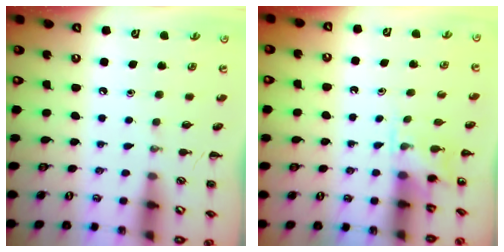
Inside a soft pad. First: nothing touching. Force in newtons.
{"total": 5.1, "press": 4.9, "slide": 1.5}